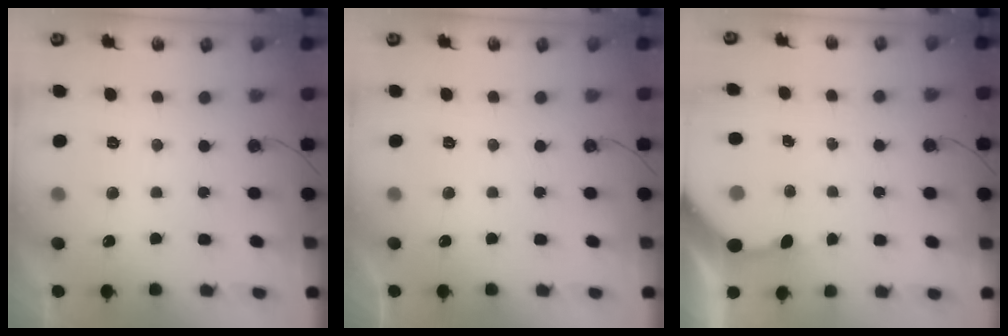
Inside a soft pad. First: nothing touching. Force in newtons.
{"total": 0.0}
{"total": 3.8, "press": 3.8, "slide": 0.4}